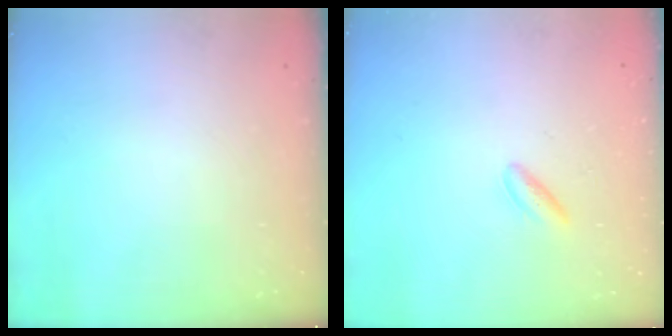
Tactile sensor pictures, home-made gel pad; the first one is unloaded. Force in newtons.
{"total": 2.5, "press": 2.2, "slide": 1.2}